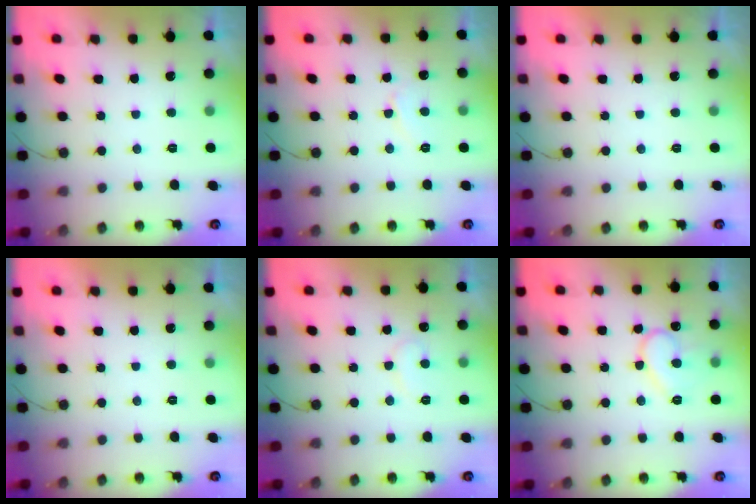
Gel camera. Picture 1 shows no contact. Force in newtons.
{"total": 3.8, "press": 3.8, "slide": 0.4}
{"total": 1.8, "press": 1.8, "slide": 0.0}
{"total": 2.0, "press": 2.0, "slide": 0.1}
{"total": 7.7, "press": 7.7, "slide": 0.3}
{"total": 10.7, "press": 10.6, "slide": 1.0}